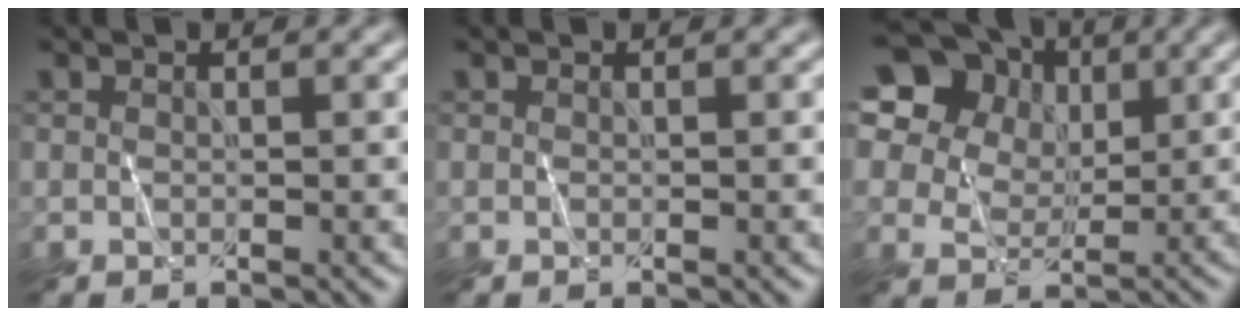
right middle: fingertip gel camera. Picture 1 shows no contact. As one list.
[{"total": 0.0}, {"total": 18.3, "force": [8.2, 14.6, 7.4], "torque": [-0.201, 0.057, 0.146]}]